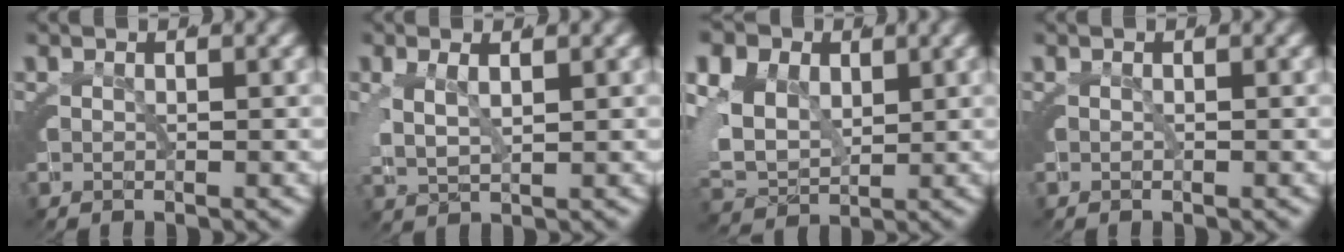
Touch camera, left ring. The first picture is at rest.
{"total": 3.2, "force": [0.5, 2.2, 2.2], "torque": [-0.059, -0.005, 0.016]}
{"total": 10.5, "force": [0.6, 9.0, 5.4], "torque": [-0.140, -0.024, 0.010]}
{"total": 0.0}